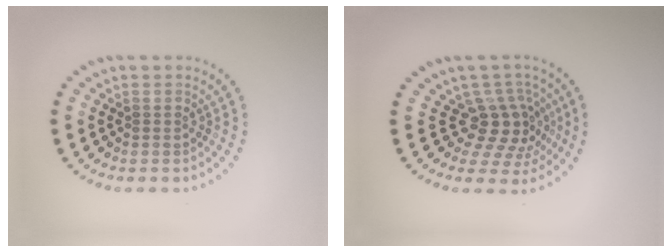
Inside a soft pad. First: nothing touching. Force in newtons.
{"total": 4.3, "press": 3.1, "slide": 2.9}